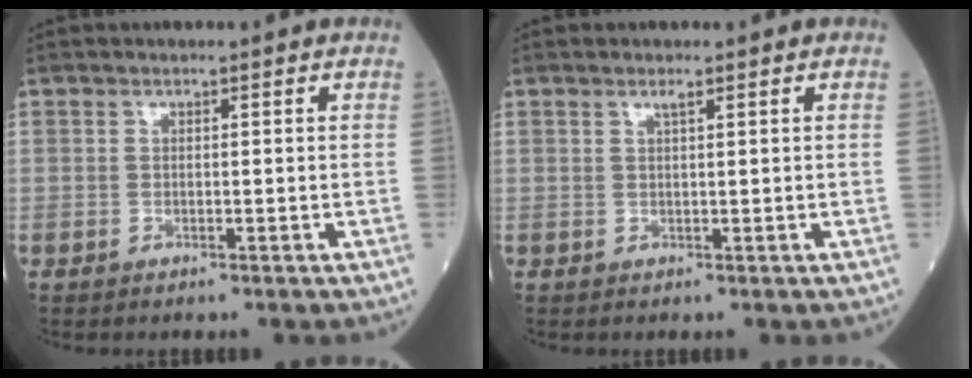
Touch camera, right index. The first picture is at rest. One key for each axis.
{"total": 1.0, "fx": 0.6, "fy": 0.0, "fz": 0.8, "tx": -0.014, "ty": -0.001, "tz": 0.012}